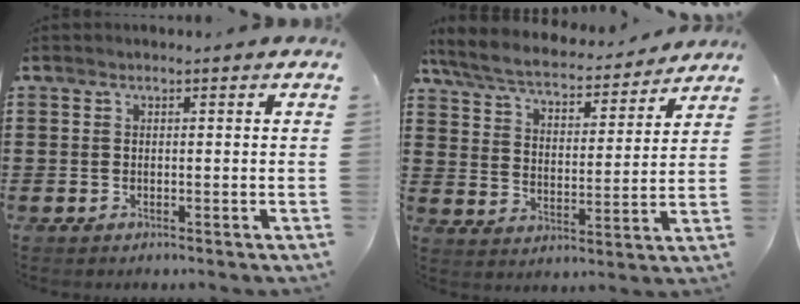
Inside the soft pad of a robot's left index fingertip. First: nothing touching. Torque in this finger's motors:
{"motor_torque": [0.66, -0.66, 0.46, 0.21]}